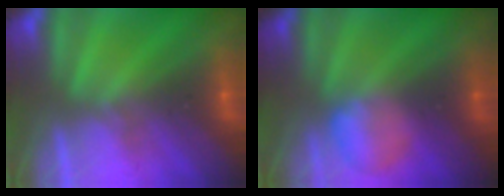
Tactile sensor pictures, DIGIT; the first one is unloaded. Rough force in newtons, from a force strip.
{"total": 2.4}